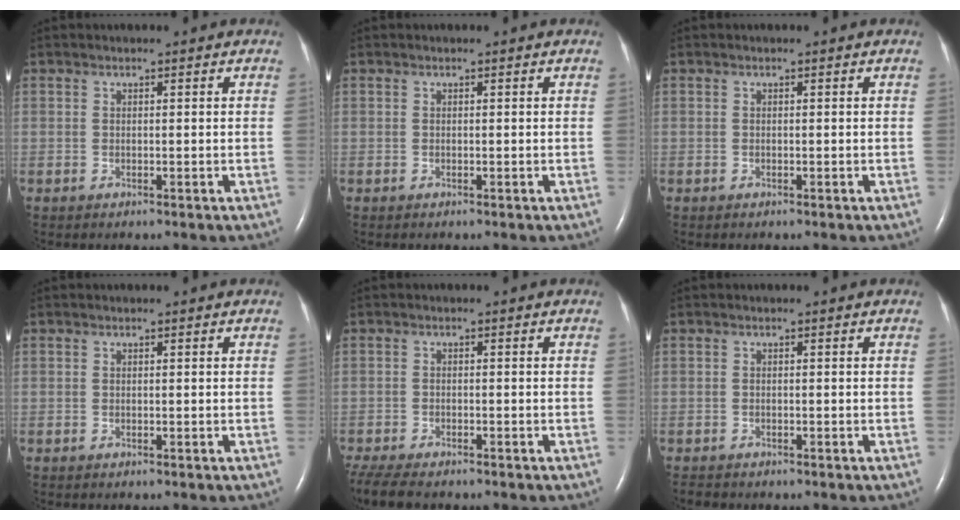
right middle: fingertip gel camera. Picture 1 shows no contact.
{"total": 0.0}
{"total": 0.0}
{"total": 0.0}
{"total": 8.2, "force": [-6.7, 2.4, 4.1], "torque": [-0.081, -0.014, -0.111]}
{"total": 1.2, "force": [-1.1, 0.3, 0.3], "torque": [-0.006, -0.002, -0.017]}